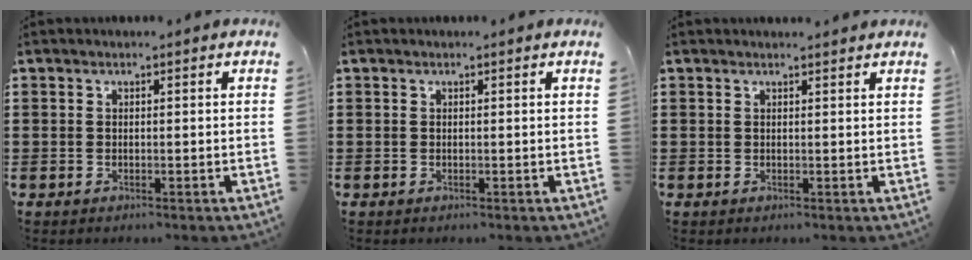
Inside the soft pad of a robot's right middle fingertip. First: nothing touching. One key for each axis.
{"total": 0.0}
{"total": 0.8, "fx": 0.8, "fy": 0.0, "fz": 0.0, "tx": -0.002, "ty": -0.003, "tz": 0.015}